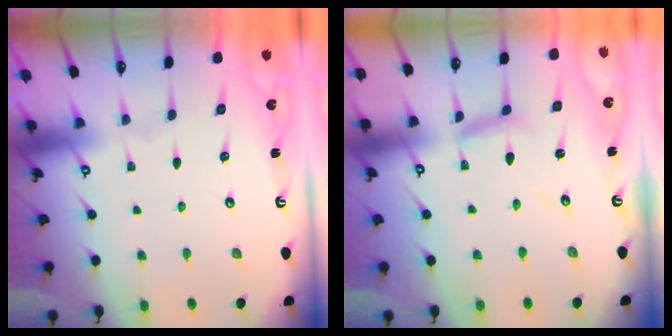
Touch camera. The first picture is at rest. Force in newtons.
{"total": 8.1, "press": 8.0, "slide": 0.2}